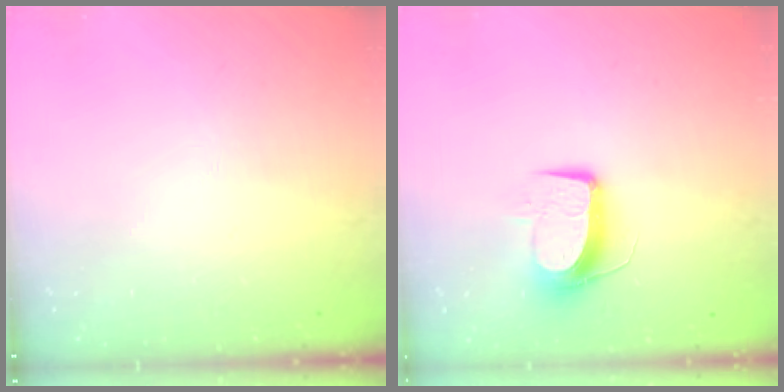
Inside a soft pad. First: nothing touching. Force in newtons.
{"total": 10.5, "press": 10.5, "slide": 0.8}